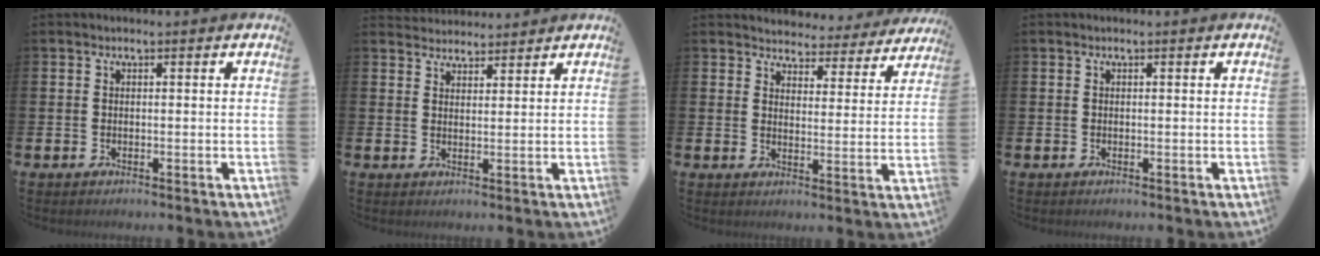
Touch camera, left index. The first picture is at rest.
{"total": 3.0, "force": [2.9, 0.6, -0.3], "torque": [0.002, -0.015, 0.054]}
{"total": 4.0, "force": [3.9, 1.1, -0.1], "torque": [-0.007, -0.037, 0.062]}
{"total": 0.0}